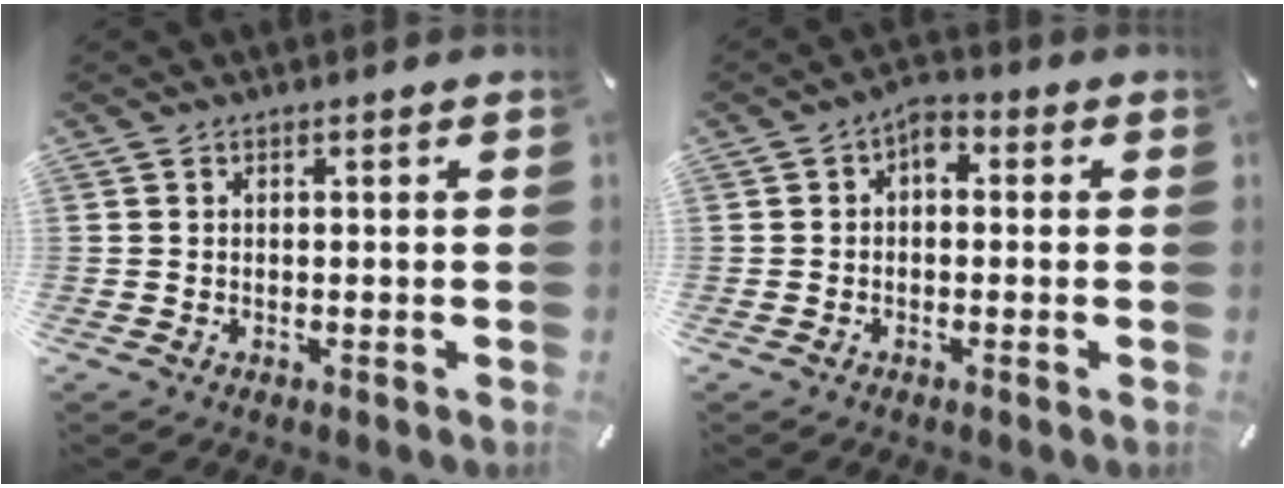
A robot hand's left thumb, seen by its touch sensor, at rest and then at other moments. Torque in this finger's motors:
{"motor_torque": [0.65, 0.94, 0.20, -0.48, 0.10]}